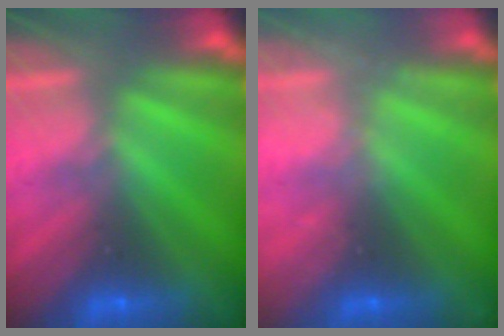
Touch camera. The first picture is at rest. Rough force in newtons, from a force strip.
{"total": 2.4}